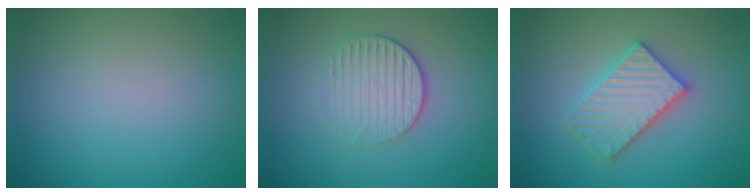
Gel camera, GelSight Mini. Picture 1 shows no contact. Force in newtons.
{"total": 3.1, "press": 2.7, "slide": 1.5}
{"total": 3.7, "press": 3.7, "slide": 0.6}